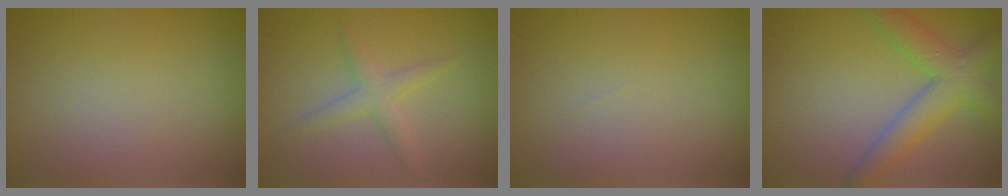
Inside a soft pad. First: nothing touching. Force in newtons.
{"total": 2.1, "press": 2.1, "slide": 0.0}
{"total": 0.0}
{"total": 5.4, "press": 5.4, "slide": 0.2}